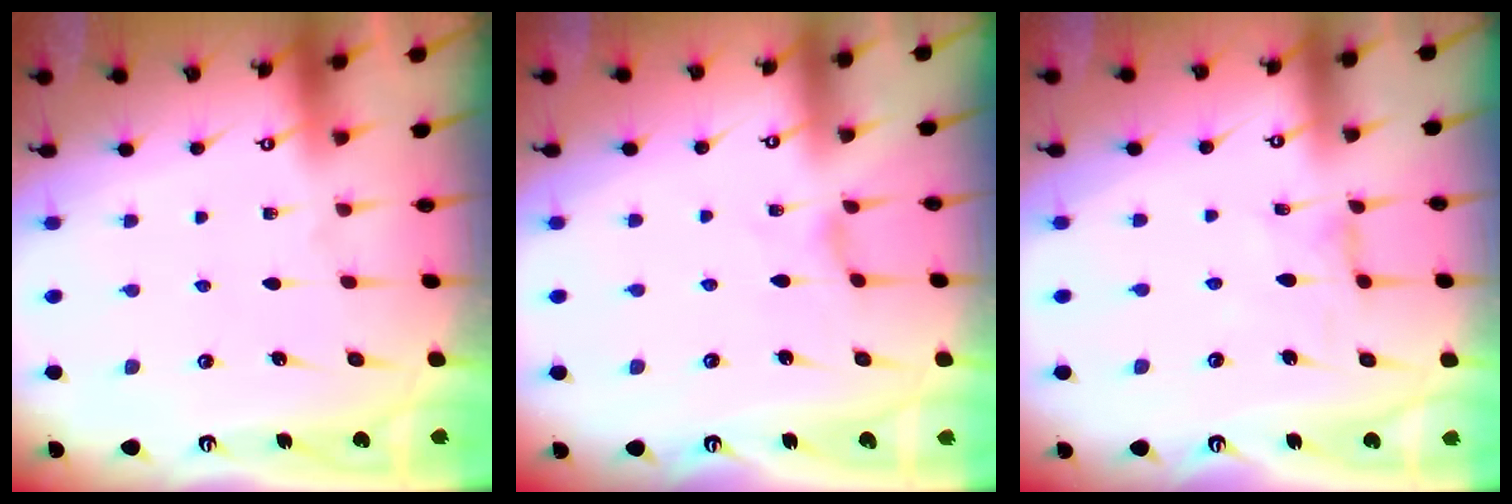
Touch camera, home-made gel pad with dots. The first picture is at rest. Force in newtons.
{"total": 1.5, "press": 1.5, "slide": 0.3}
{"total": 2.0, "press": 2.0, "slide": 0.3}